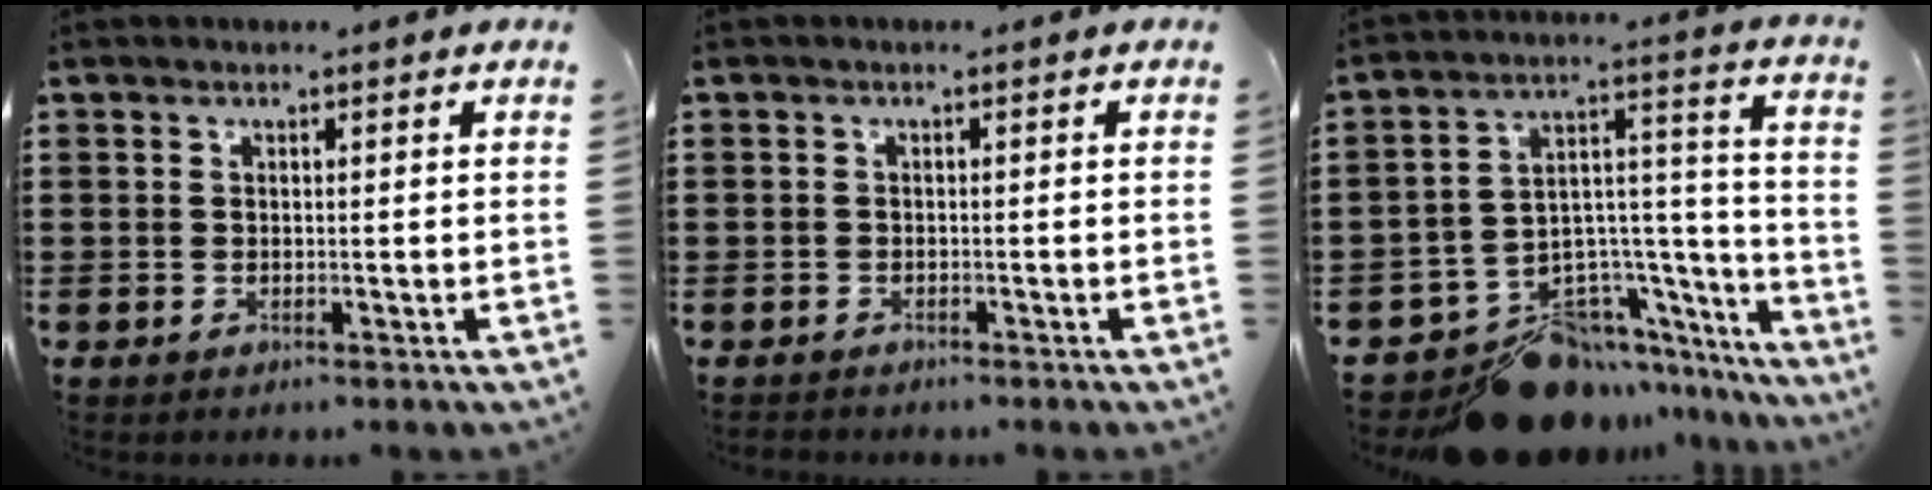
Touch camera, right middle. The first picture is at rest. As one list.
[{"total": 0.8, "force": [-0.7, 0.4, -0.2], "torque": [0.003, 0.004, -0.016]}, {"total": 12.9, "force": [-10.4, 6.5, 3.9], "torque": [-0.052, 0.041, -0.179]}]